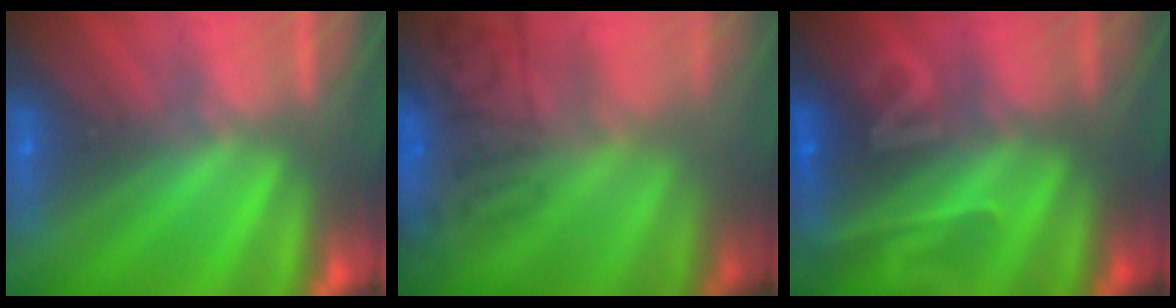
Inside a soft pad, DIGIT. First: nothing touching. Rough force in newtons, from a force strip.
{"total": 7.6}
{"total": 2.2}